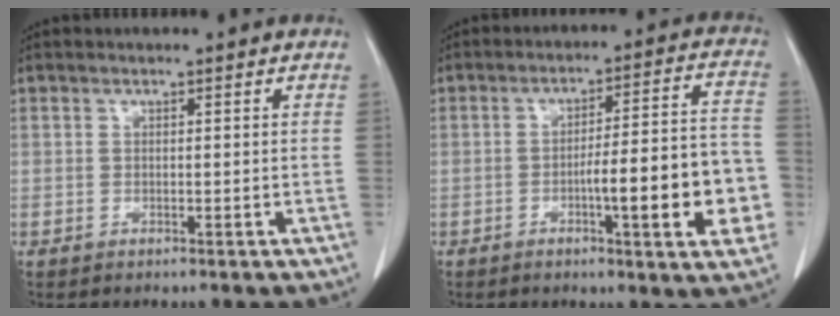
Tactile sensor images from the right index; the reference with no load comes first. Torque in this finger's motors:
{"motor_torque": [1.79, -0.34, 0.77, 0.14]}